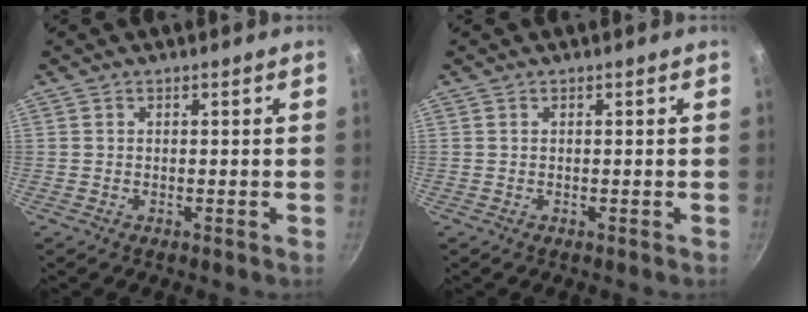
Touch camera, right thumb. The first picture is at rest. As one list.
[{"total": 0.0}]